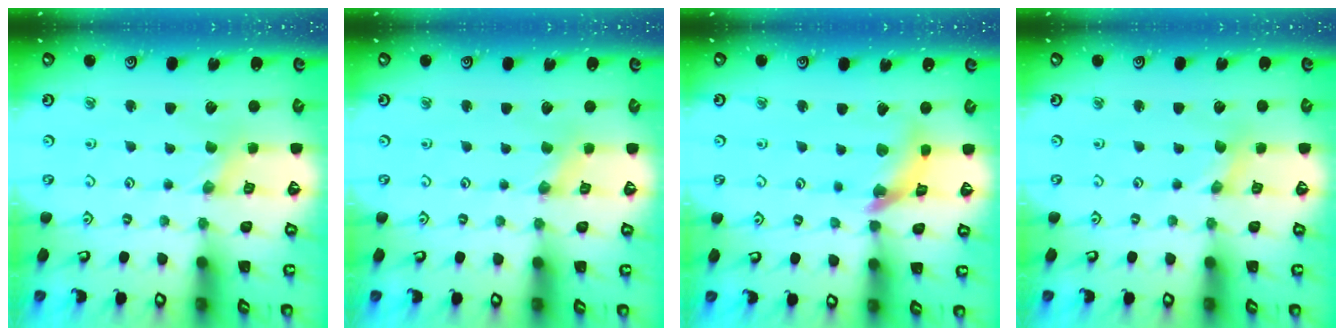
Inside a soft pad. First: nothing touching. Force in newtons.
{"total": 0.0}
{"total": 11.0, "press": 10.9, "slide": 1.3}
{"total": 0.0}